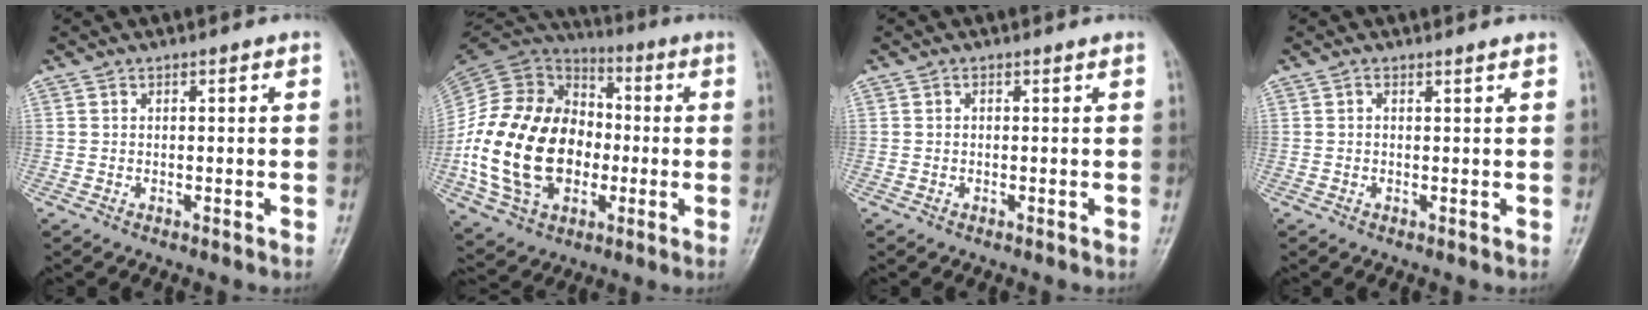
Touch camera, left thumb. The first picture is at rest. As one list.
[{"total": 24.8, "force": [-3.3, 18.0, 16.6], "torque": [-0.312, 0.023, -0.051]}, {"total": 0.0}, {"total": 0.8, "force": [0.6, -0.1, 0.6], "torque": [-0.016, 0.008, 0.013]}]